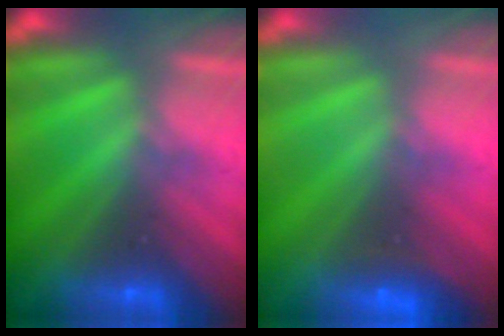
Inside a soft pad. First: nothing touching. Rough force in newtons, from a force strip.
{"total": 2.3}